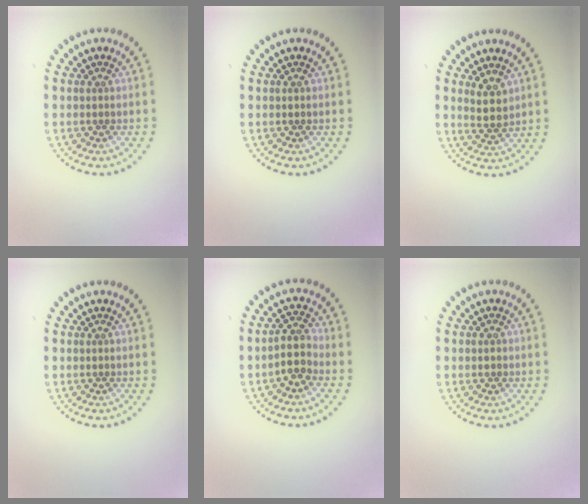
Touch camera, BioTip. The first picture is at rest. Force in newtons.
{"total": 0.5, "press": 0.4, "slide": 0.3}
{"total": 2.5, "press": 2.1, "slide": 1.2}
{"total": 0.0}
{"total": 2.7, "press": 2.3, "slide": 1.5}
{"total": 1.0, "press": 1.0, "slide": 0.2}